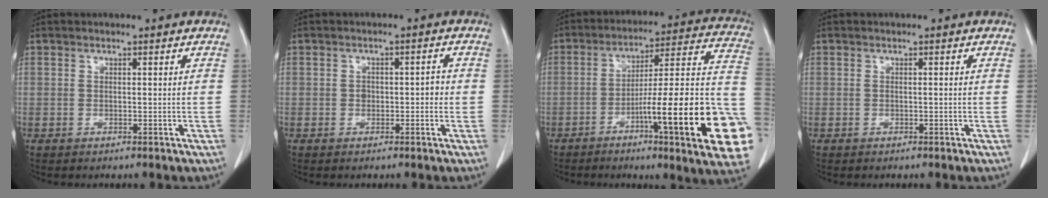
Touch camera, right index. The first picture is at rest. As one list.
[{"total": 2.2, "force": [-0.4, 1.4, 1.6], "torque": [-0.020, 0.009, -0.005]}, {"total": 25.1, "force": [-8.0, 1.3, 23.8], "torque": [-0.238, 0.004, -0.117]}, {"total": 0.0}]